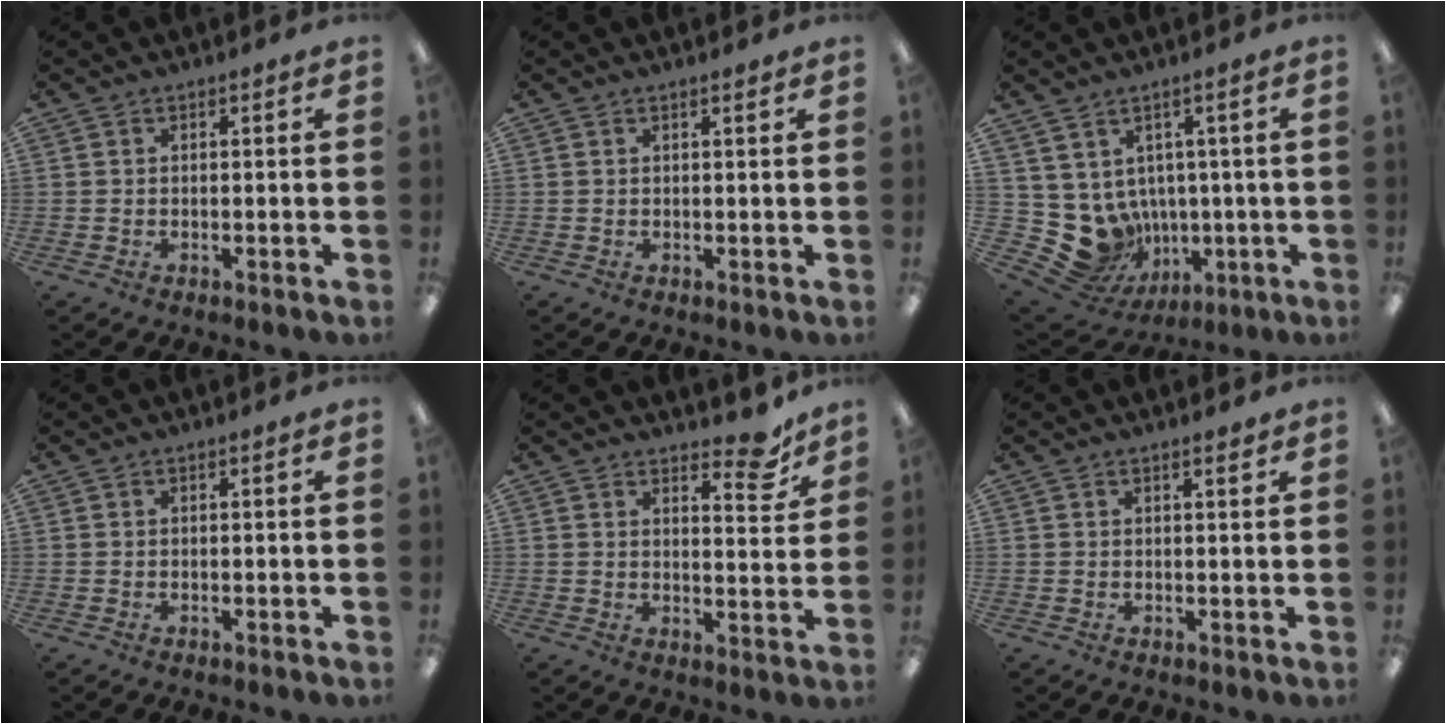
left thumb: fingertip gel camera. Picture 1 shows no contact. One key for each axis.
{"total": 0.8, "fx": 0.6, "fy": 0.0, "fz": 0.5, "tx": -0.010, "ty": 0.001, "tz": 0.010}
{"total": 8.9, "fx": -0.3, "fy": 8.5, "fz": 2.7, "tx": -0.077, "ty": -0.028, "tz": 0.009}
{"total": 0.0}
{"total": 8.7, "fx": 6.5, "fy": 3.2, "fz": 4.7, "tx": -0.044, "ty": -0.042, "tz": 0.106}
{"total": 1.2, "fx": 1.0, "fy": 0.2, "fz": 0.7, "tx": -0.007, "ty": -0.004, "tz": 0.016}